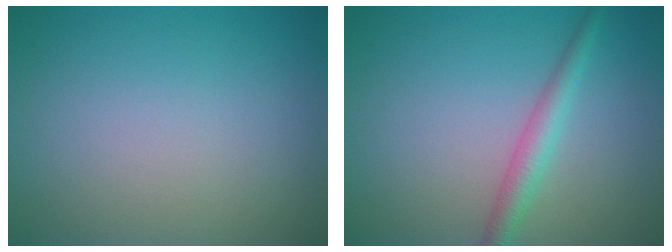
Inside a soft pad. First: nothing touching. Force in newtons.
{"total": 2.5, "press": 2.5, "slide": 0.0}